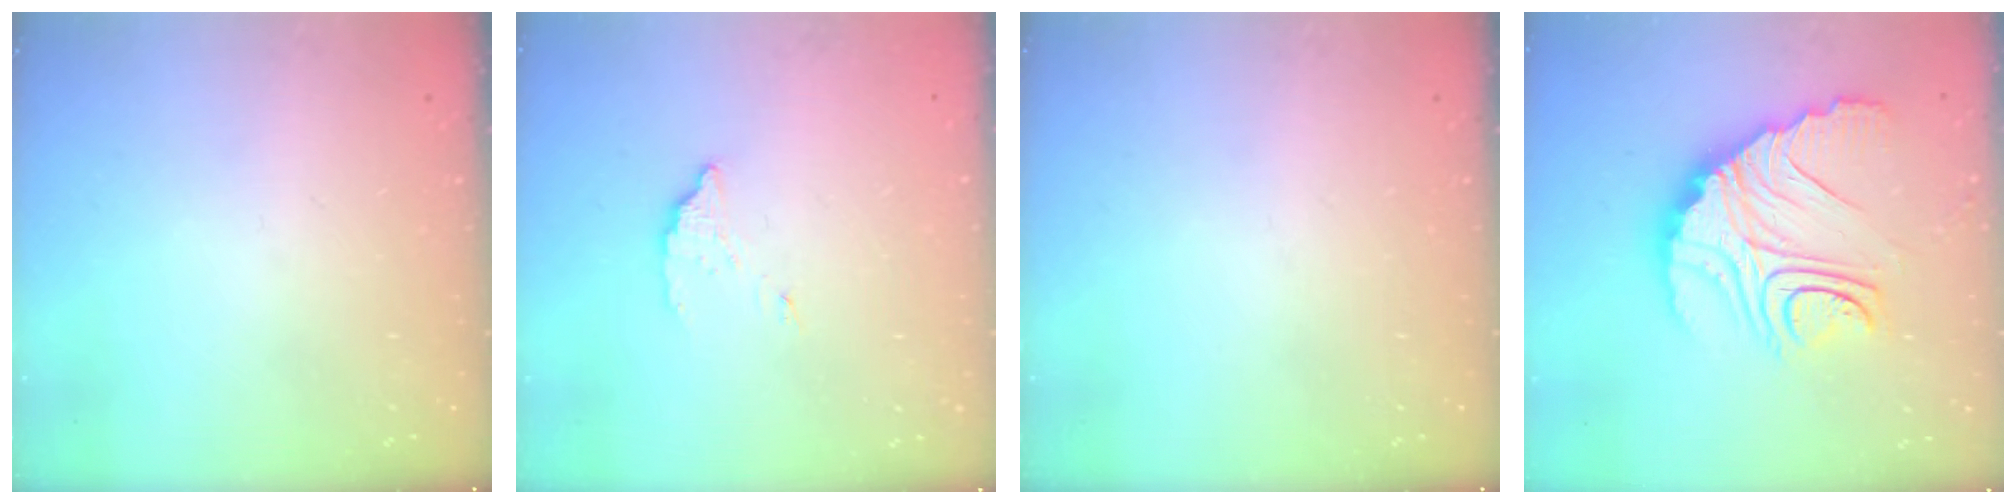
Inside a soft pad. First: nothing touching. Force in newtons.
{"total": 2.8, "press": 2.8, "slide": 0.2}
{"total": 0.0}
{"total": 20.7, "press": 20.6, "slide": 2.2}